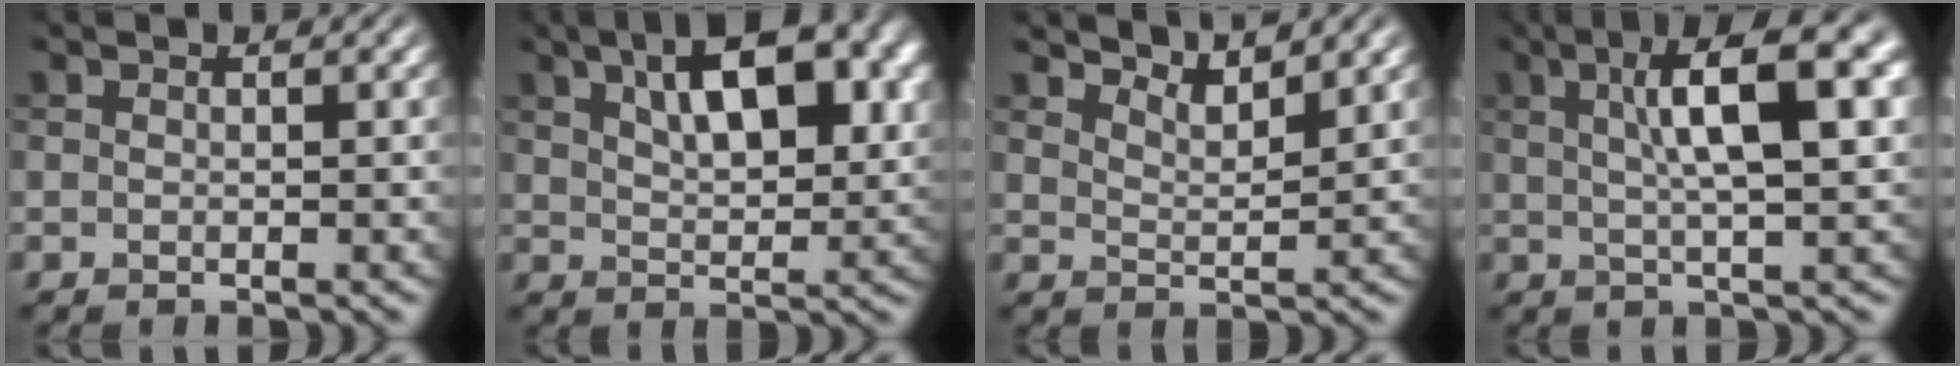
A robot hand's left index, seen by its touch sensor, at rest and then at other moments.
{"total": 9.8, "force": [4.2, 4.2, 7.8], "torque": [-0.118, 0.015, 0.064]}
{"total": 3.1, "force": [2.9, 0.3, 0.9], "torque": [-0.009, -0.002, 0.046]}
{"total": 9.6, "force": [3.1, 2.4, 8.8], "torque": [-0.124, 0.019, 0.042]}